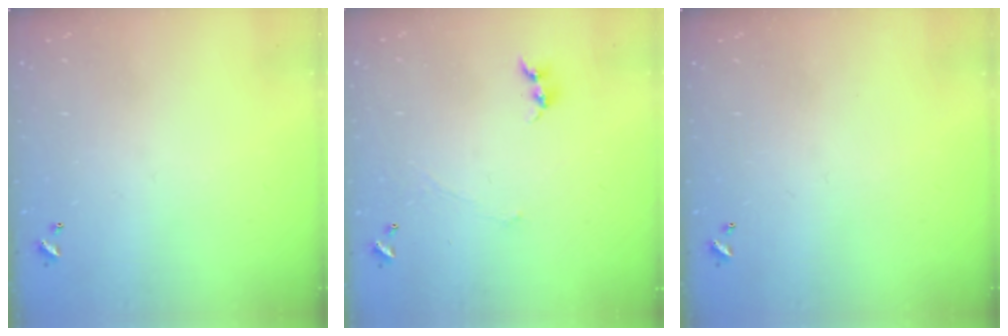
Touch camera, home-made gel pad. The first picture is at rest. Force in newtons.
{"total": 1.0, "press": 0.8, "slide": 0.6}
{"total": 0.0}